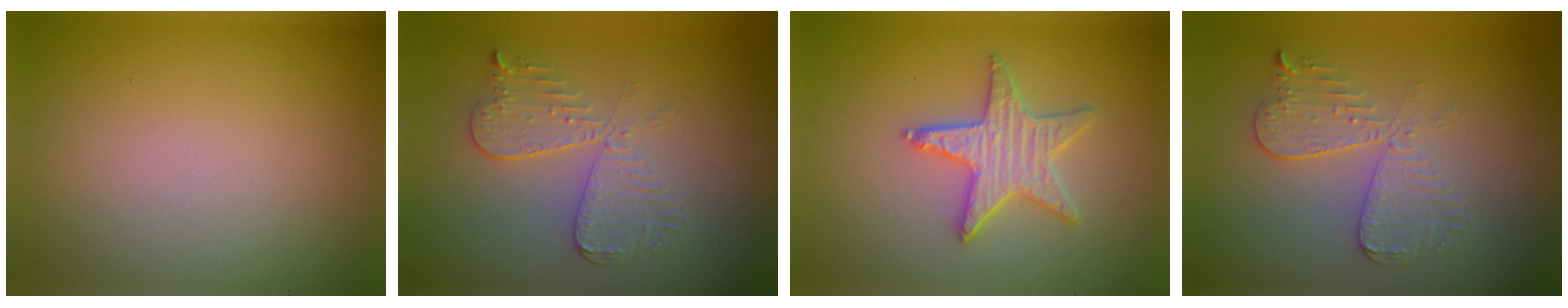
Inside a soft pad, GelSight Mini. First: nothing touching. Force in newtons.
{"total": 3.6, "press": 3.2, "slide": 1.8}
{"total": 3.5, "press": 3.4, "slide": 0.7}
{"total": 3.6, "press": 3.2, "slide": 1.8}